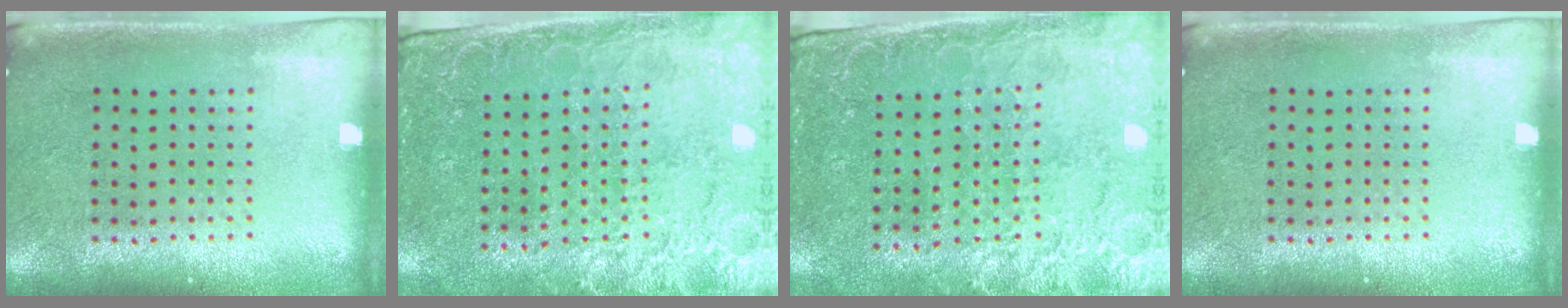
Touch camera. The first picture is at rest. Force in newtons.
{"total": 3.0, "press": 2.8, "slide": 1.1}
{"total": 3.0, "press": 2.8, "slide": 1.1}
{"total": 0.0}